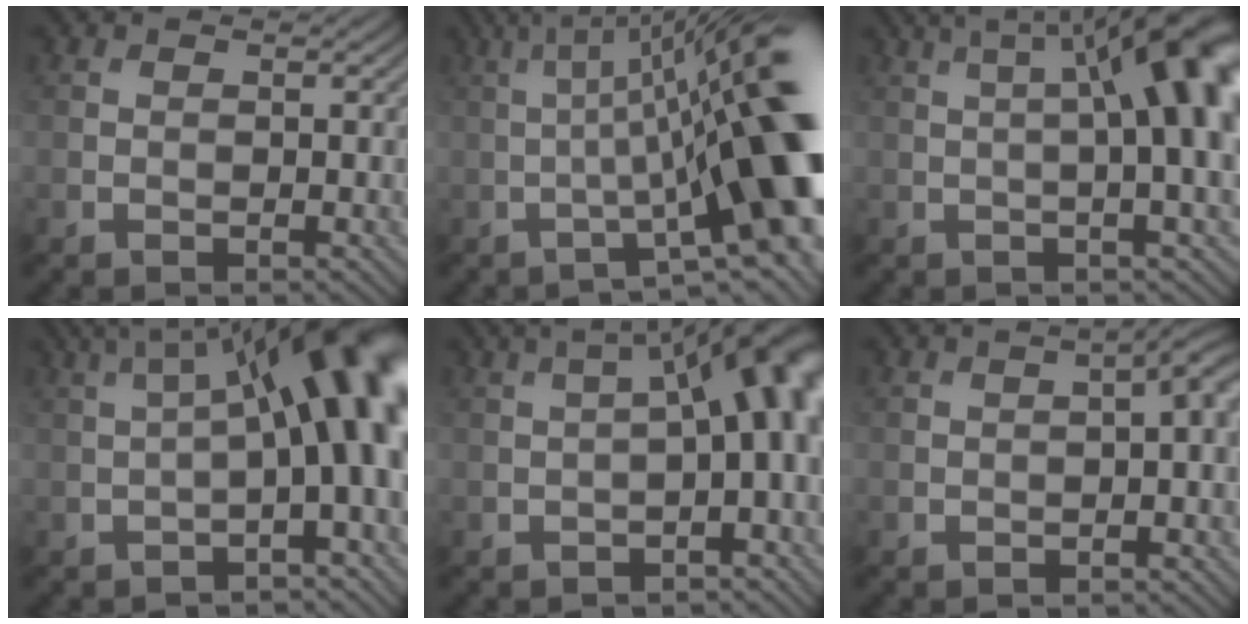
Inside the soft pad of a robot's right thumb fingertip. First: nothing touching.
{"total": 16.1, "force": [-1.1, 3.3, 15.8], "torque": [-0.204, 0.014, -0.012]}
{"total": 13.4, "force": [2.7, 3.5, 12.6], "torque": [-0.149, 0.032, 0.037]}
{"total": 13.3, "force": [1.2, 3.7, 12.8], "torque": [-0.172, 0.020, 0.015]}
{"total": 9.1, "force": [0.6, 3.0, 8.6], "torque": [-0.114, 0.016, 0.009]}
{"total": 3.2, "force": [0.3, 0.8, 3.1], "torque": [-0.045, 0.010, 0.005]}